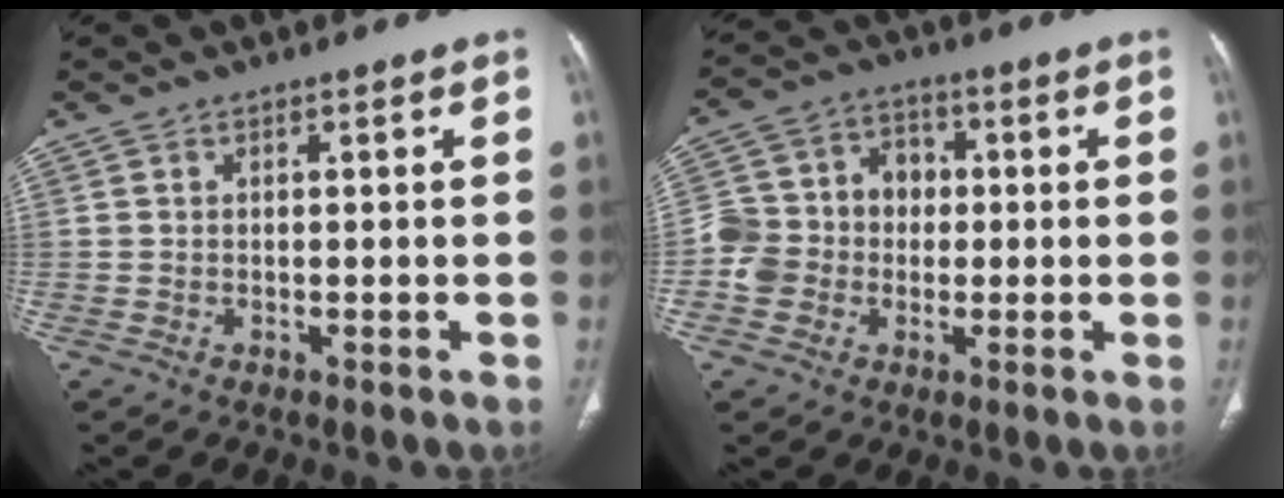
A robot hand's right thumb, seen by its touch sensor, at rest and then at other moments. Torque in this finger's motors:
{"motor_torque": [1.19, 1.09, 0.44, 0.55, -0.01]}